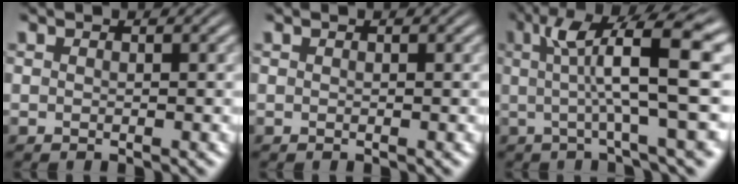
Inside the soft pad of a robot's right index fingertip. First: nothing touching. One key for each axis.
{"total": 0.0}
{"total": 10.0, "fx": 2.3, "fy": 2.4, "fz": 9.5, "tx": -0.128, "ty": 0.022, "tz": 0.029}